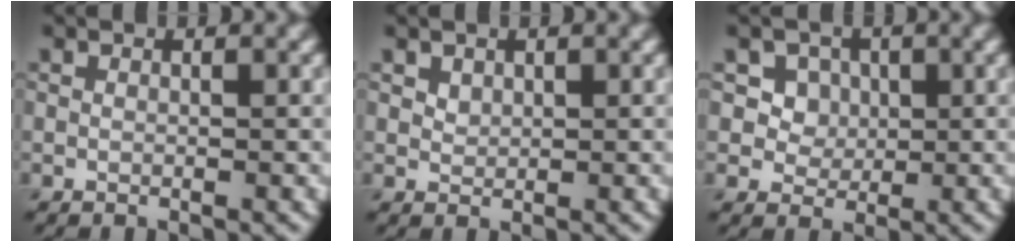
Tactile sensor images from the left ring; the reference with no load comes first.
{"total": 1.0, "force": [0.6, 0.7, 0.3], "torque": [-0.009, -0.007, 0.019]}
{"total": 5.5, "force": [2.3, 4.4, 2.3], "torque": [-0.042, -0.003, 0.038]}